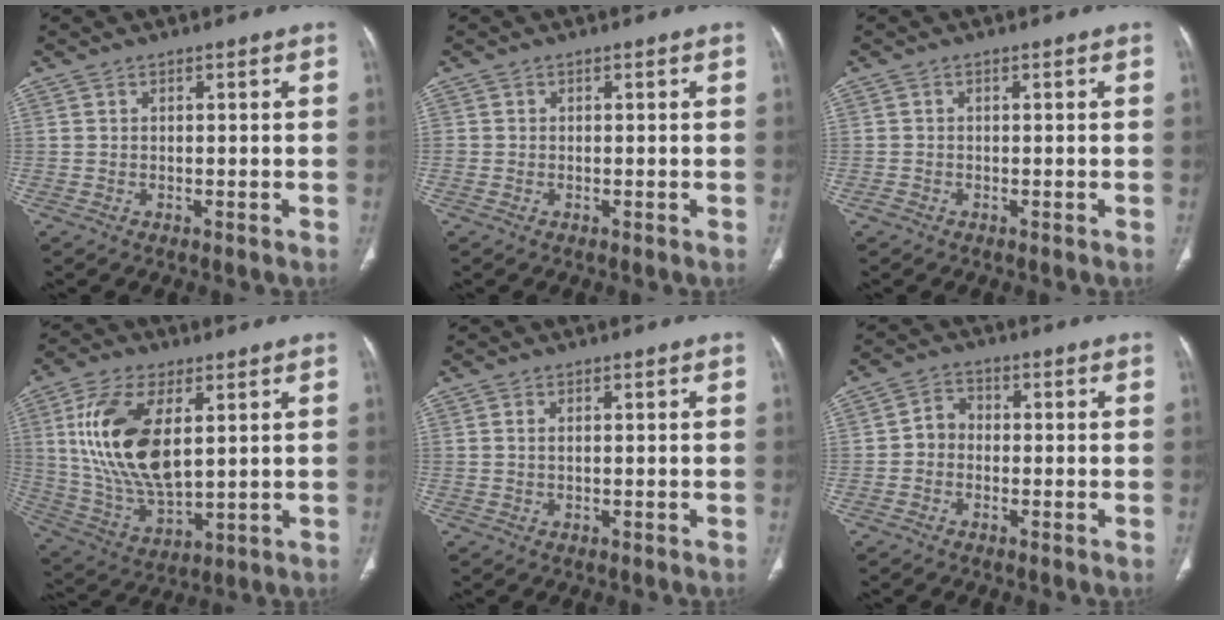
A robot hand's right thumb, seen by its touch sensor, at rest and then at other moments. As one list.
[{"total": 0.6, "force": [-0.1, 0.6, 0.0], "torque": [0.005, 0.005, -0.003]}, {"total": 0.9, "force": [-0.6, 0.6, 0.2], "torque": [-0.005, 0.001, -0.015]}, {"total": 18.2, "force": [4.5, 9.0, 15.2], "torque": [-0.292, -0.018, 0.092]}, {"total": 0.9, "force": [0.3, 0.4, 0.7], "torque": [-0.019, 0.004, 0.006]}, {"total": 3.7, "force": [-0.7, 3.1, 1.8], "torque": [-0.016, 0.014, -0.024]}]